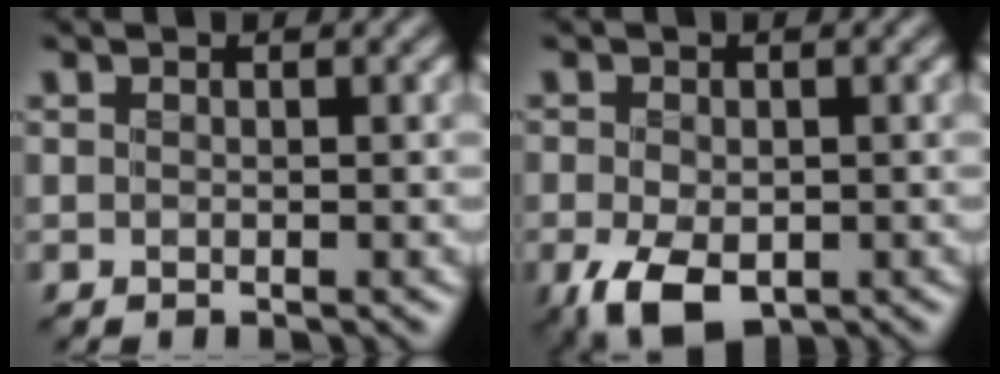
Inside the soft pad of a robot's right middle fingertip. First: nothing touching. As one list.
[{"total": 4.7, "force": [-1.9, 2.8, 3.3], "torque": [-0.075, -0.013, -0.036]}]